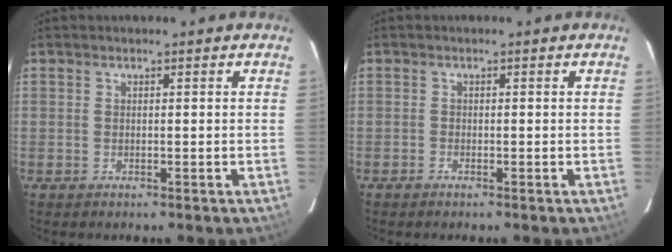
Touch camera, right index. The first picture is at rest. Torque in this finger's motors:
{"motor_torque": [0.15, -0.05, 0.01, 0.01]}